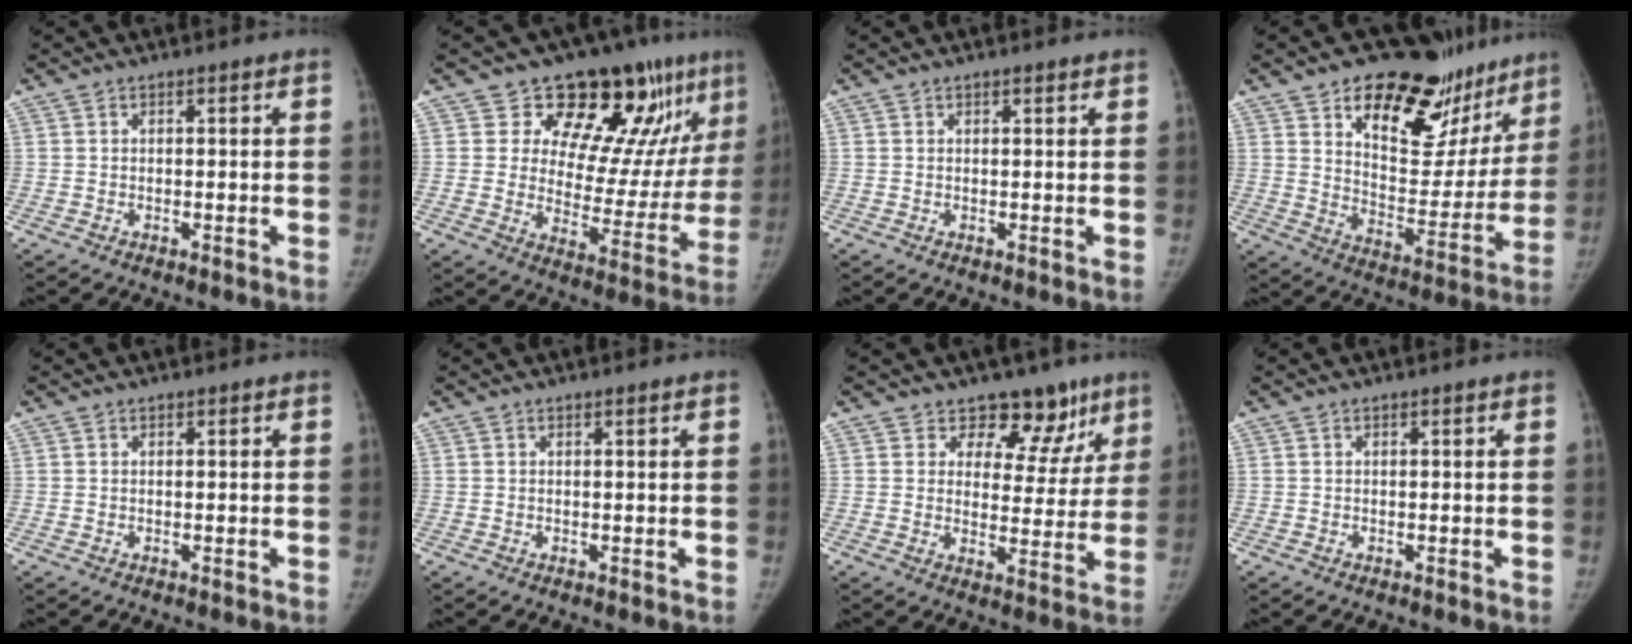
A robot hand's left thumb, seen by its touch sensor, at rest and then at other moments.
{"total": 19.3, "force": [12.5, 8.9, 11.8], "torque": [-0.090, -0.074, 0.173]}
{"total": 0.9, "force": [0.8, 0.3, 0.4], "torque": [-0.002, -0.002, 0.010]}
{"total": 24.9, "force": [16.7, 13.1, 13.0], "torque": [-0.120, -0.089, 0.242]}
{"total": 0.0}
{"total": 0.0}
{"total": 11.4, "force": [8.1, 7.3, 3.3], "torque": [0.018, -0.040, 0.096]}
{"total": 0.0}